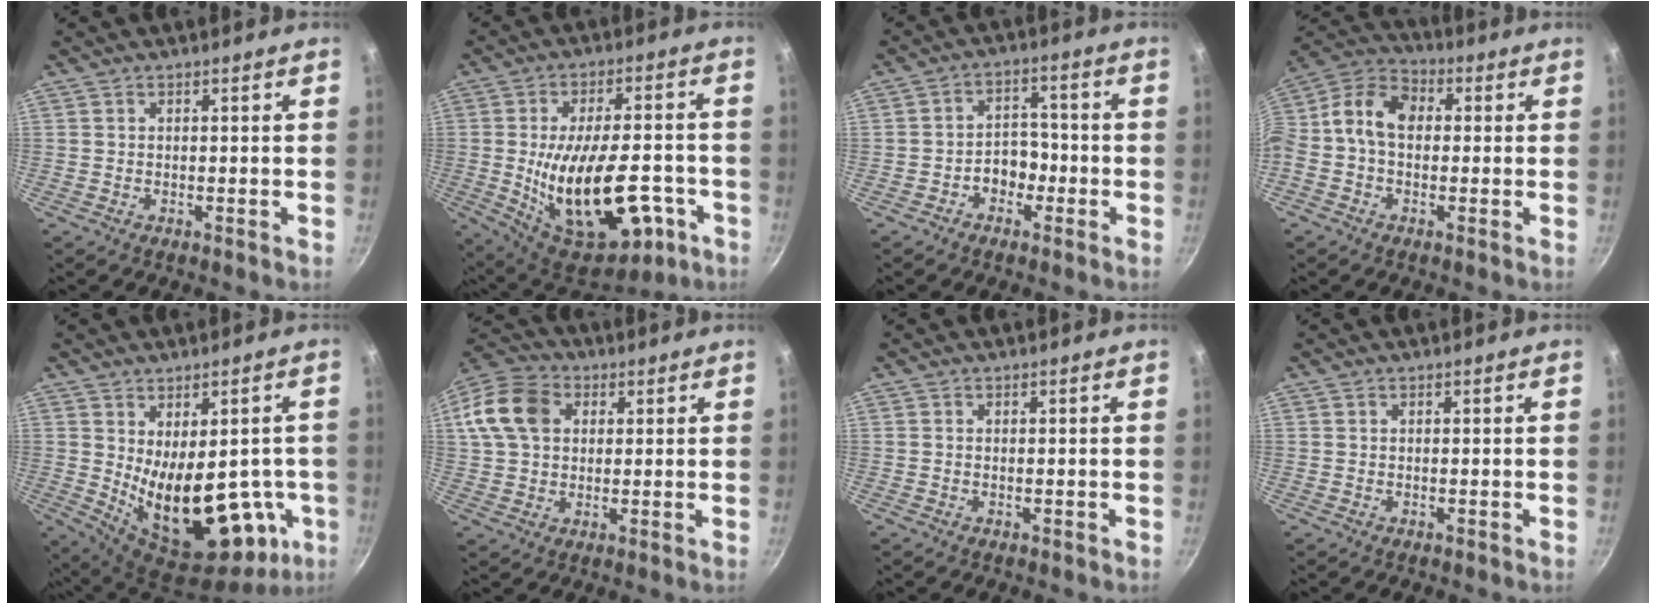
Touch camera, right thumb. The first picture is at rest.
{"total": 23.5, "force": [-6.1, 11.6, 19.5], "torque": [-0.291, 0.014, -0.071]}
{"total": 5.7, "force": [-2.3, 4.2, 3.1], "torque": [-0.009, 0.029, -0.040]}
{"total": 12.0, "force": [0.7, 8.8, 8.2], "torque": [-0.136, 0.037, -0.014]}
{"total": 21.9, "force": [-2.7, 11.8, 18.2], "torque": [-0.227, -0.040, -0.003]}
{"total": 13.5, "force": [3.1, 10.4, 8.1], "torque": [-0.148, 0.022, 0.042]}
{"total": 0.0}
{"total": 0.0}